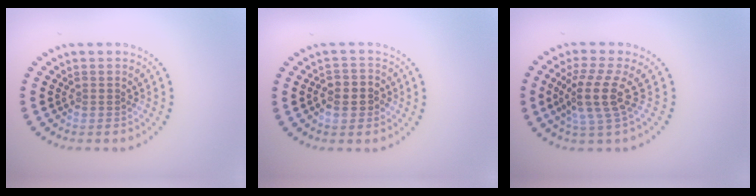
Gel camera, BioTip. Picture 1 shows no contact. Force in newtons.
{"total": 2.8, "press": 2.7, "slide": 0.7}
{"total": 3.8, "press": 2.8, "slide": 2.5}